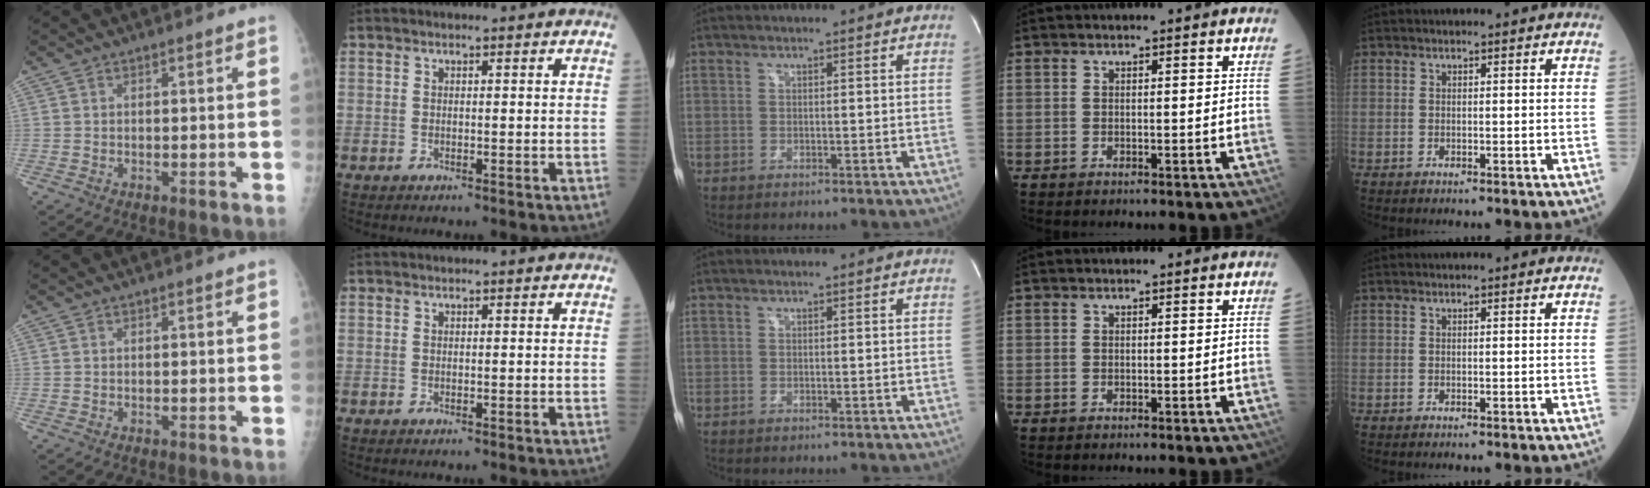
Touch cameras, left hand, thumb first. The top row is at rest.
{}